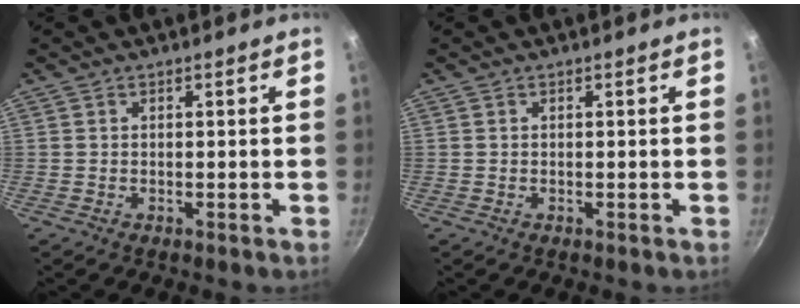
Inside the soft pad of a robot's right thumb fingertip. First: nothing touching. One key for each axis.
{"total": 0.0}